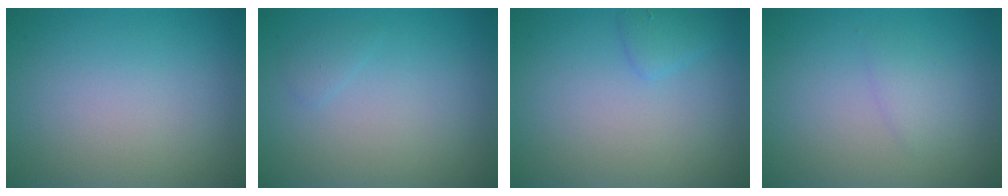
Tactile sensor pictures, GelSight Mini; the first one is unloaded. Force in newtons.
{"total": 0.7, "press": 0.7, "slide": 0.0}
{"total": 1.1, "press": 1.1, "slide": 0.1}
{"total": 1.2, "press": 1.2, "slide": 0.1}